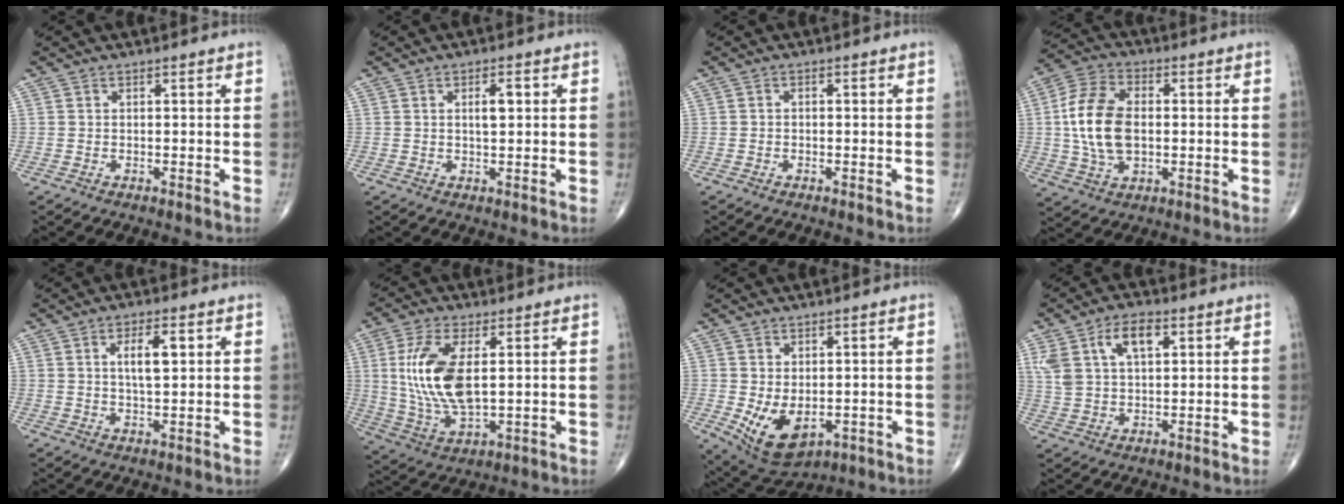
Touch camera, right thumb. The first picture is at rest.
{"total": 3.1, "force": [0.8, 1.1, 2.8], "torque": [-0.044, 0.000, 0.012]}
{"total": 0.5, "force": [-0.2, 0.4, 0.3], "torque": [-0.002, 0.002, -0.007]}
{"total": 13.5, "force": [0.2, 8.1, 10.8], "torque": [-0.213, 0.013, 0.004]}
{"total": 5.7, "force": [1.6, 2.0, 5.1], "torque": [-0.083, -0.004, 0.029]}
{"total": 14.4, "force": [2.3, 6.6, 12.6], "torque": [-0.264, -0.012, 0.054]}
{"total": 9.5, "force": [-1.8, 5.9, 7.3], "torque": [-0.112, -0.013, -0.008]}
{"total": 9.7, "force": [4.0, 5.2, 7.2], "torque": [-0.130, 0.002, 0.077]}